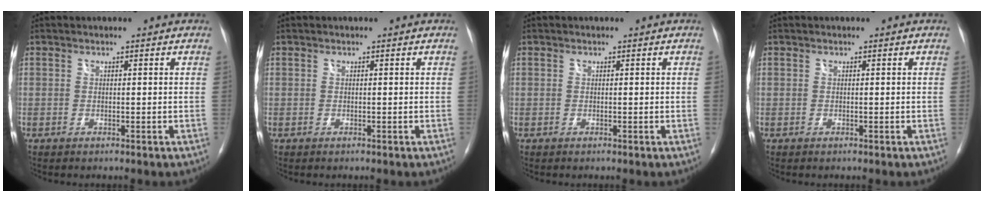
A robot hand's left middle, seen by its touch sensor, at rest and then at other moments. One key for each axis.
{"total": 0.0}
{"total": 0.0}
{"total": 0.0}